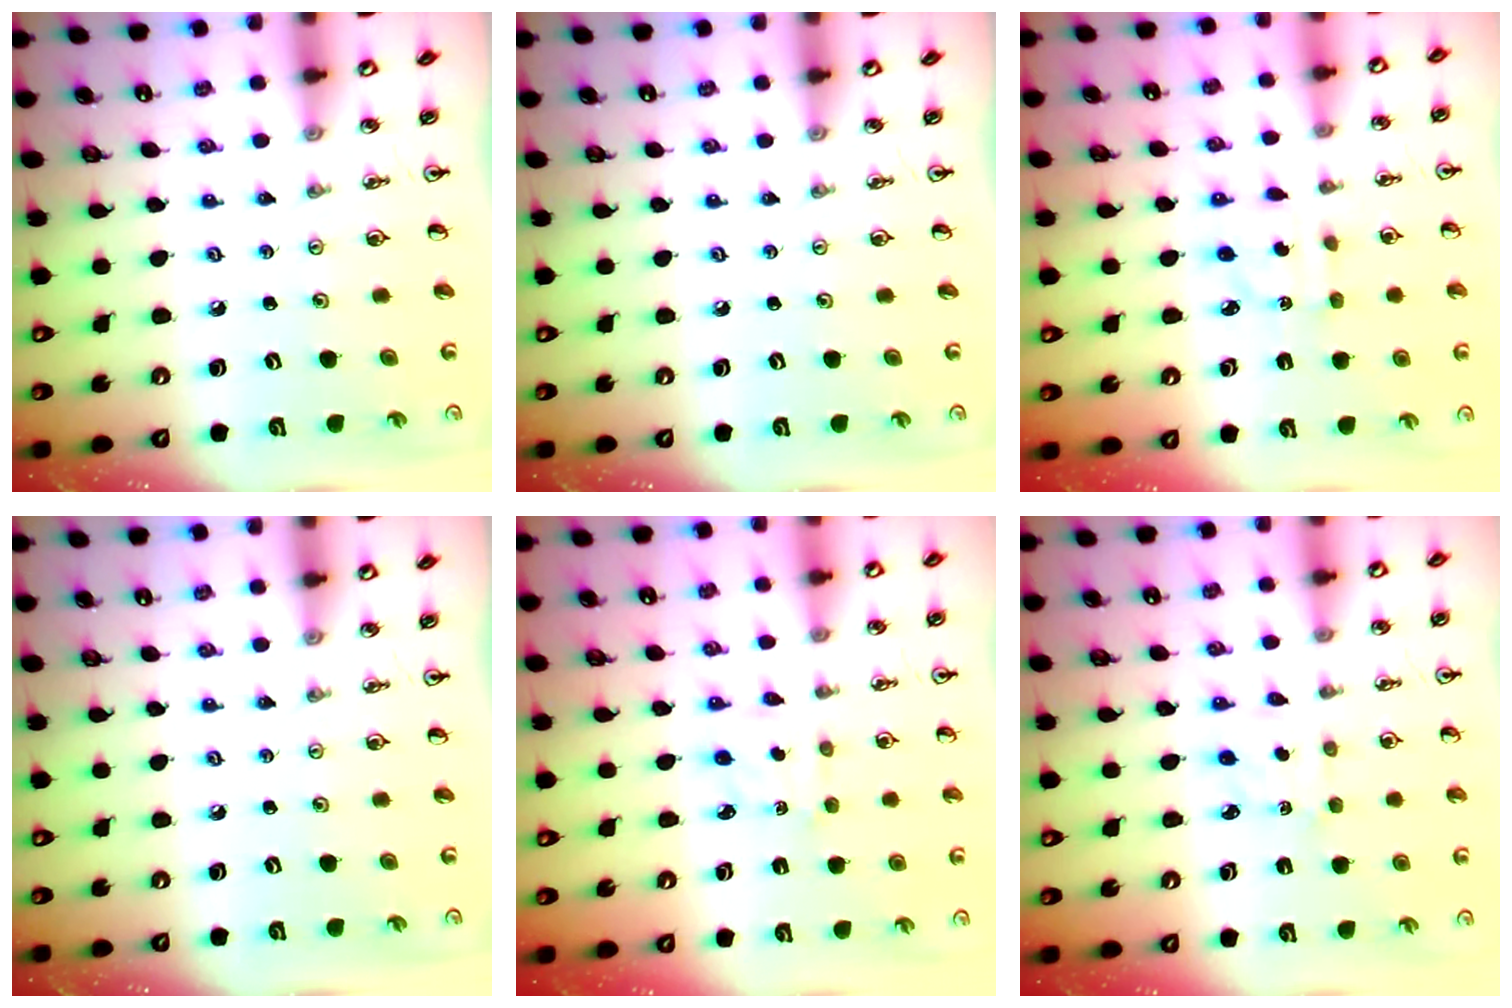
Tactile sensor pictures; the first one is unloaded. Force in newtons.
{"total": 0.0}
{"total": 2.7, "press": 2.7, "slide": 0.2}
{"total": 0.0}
{"total": 2.7, "press": 2.6, "slide": 0.6}
{"total": 2.2, "press": 2.1, "slide": 0.7}